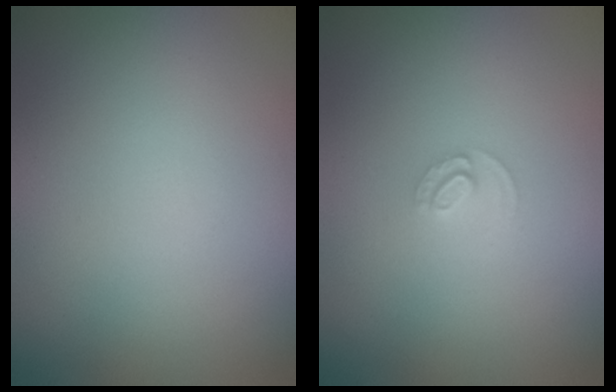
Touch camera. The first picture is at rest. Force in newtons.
{"total": 1.2, "press": 1.2, "slide": 0.0}